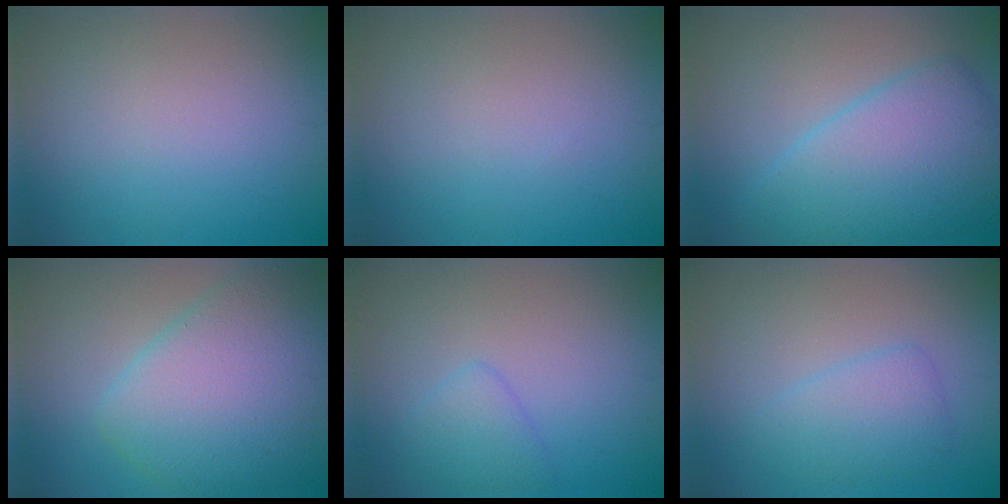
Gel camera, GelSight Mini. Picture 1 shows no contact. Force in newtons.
{"total": 0.0}
{"total": 6.8, "press": 6.8, "slide": 0.1}
{"total": 8.4, "press": 8.4, "slide": 0.5}
{"total": 2.0, "press": 2.0, "slide": 0.2}
{"total": 2.6, "press": 2.6, "slide": 0.1}